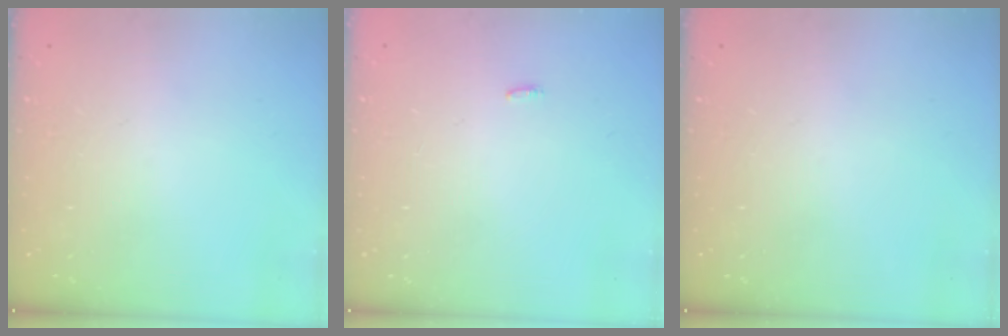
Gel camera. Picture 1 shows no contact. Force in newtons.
{"total": 3.3, "press": 1.6, "slide": 2.9}
{"total": 0.0}